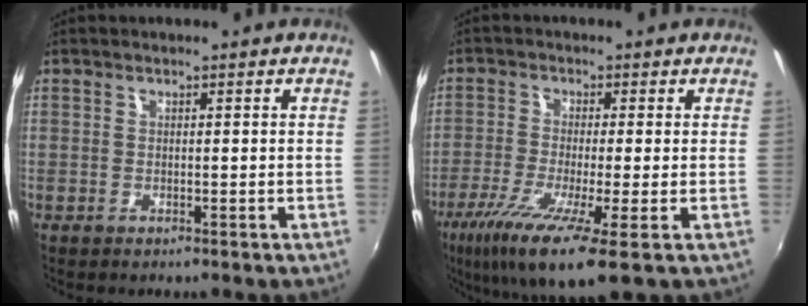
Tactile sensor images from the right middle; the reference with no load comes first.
{"total": 12.2, "force": [-5.9, 1.2, 10.6], "torque": [-0.222, -0.047, -0.110]}